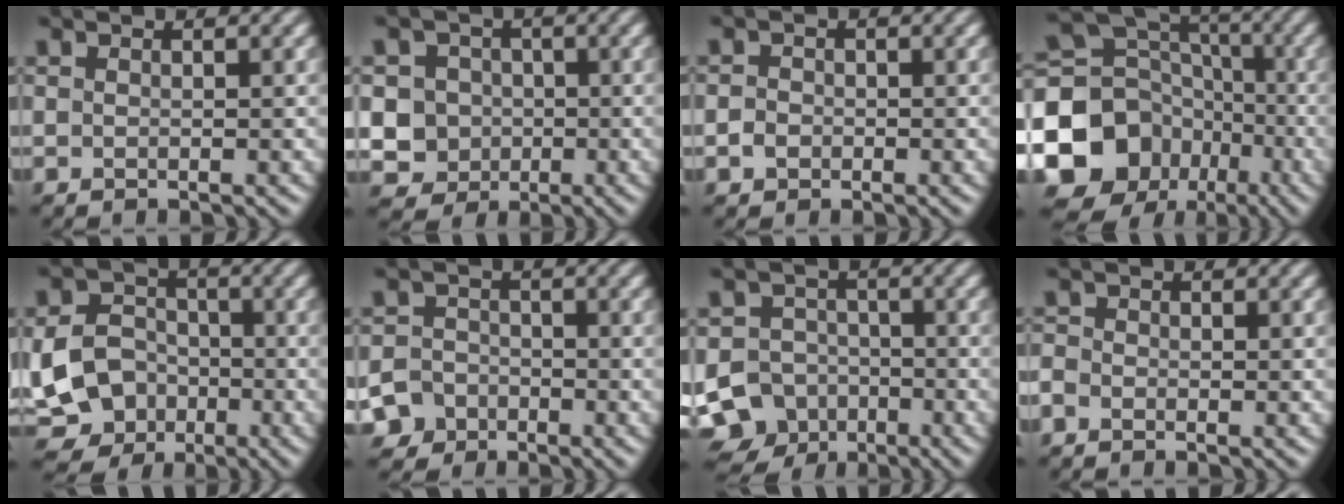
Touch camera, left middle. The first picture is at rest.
{"total": 5.2, "force": [-0.4, 4.9, 1.7], "torque": [-0.020, 0.014, -0.033]}
{"total": 1.3, "force": [-0.6, 1.1, 0.3], "torque": [0.006, -0.002, -0.014]}
{"total": 15.7, "force": [-5.8, 13.3, 5.9], "torque": [-0.147, -0.018, -0.120]}
{"total": 10.9, "force": [-3.2, 9.4, 4.6], "torque": [-0.090, -0.021, -0.078]}
{"total": 5.7, "force": [-3.6, 4.4, 0.8], "torque": [-0.002, -0.010, -0.083]}
{"total": 11.7, "force": [-6.6, 9.2, 2.9], "torque": [-0.053, -0.041, -0.134]}
{"total": 1.2, "force": [-0.9, 0.7, 0.3], "torque": [-0.007, 0.000, -0.023]}